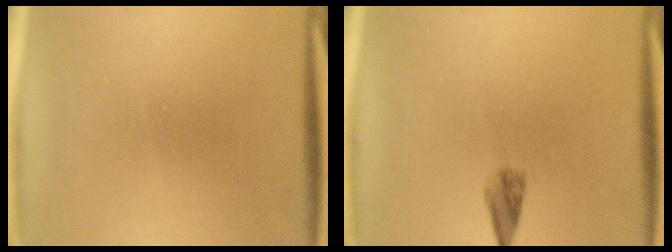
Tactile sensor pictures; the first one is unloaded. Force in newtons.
{"total": 1.8}